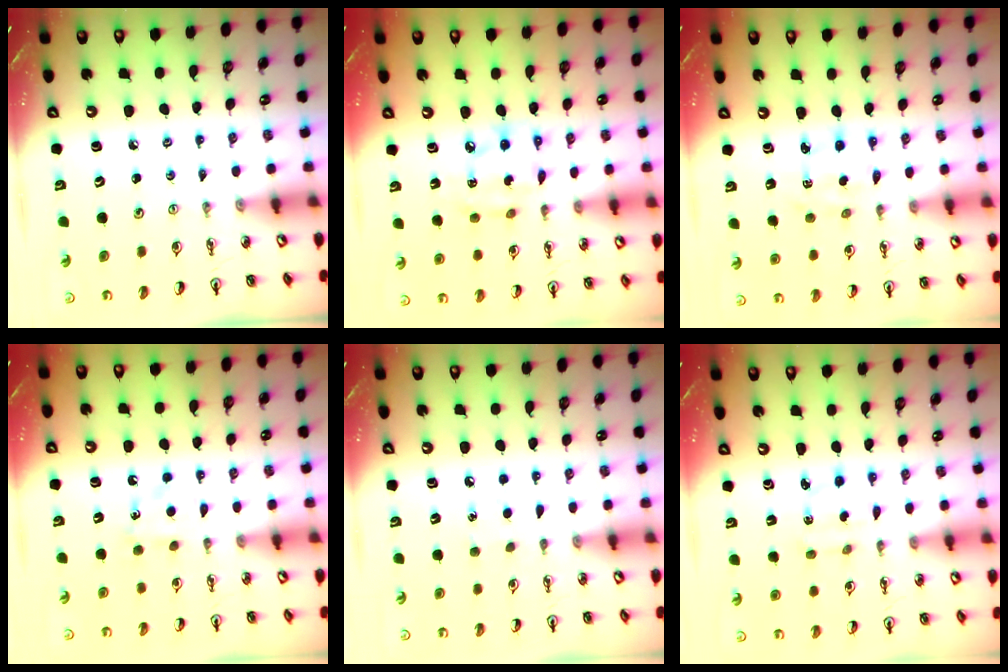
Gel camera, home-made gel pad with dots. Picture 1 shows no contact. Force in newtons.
{"total": 8.5, "press": 8.4, "slide": 0.6}
{"total": 2.4, "press": 2.4, "slide": 0.3}
{"total": 5.2, "press": 5.2, "slide": 0.7}
{"total": 5.0, "press": 4.9, "slide": 0.6}
{"total": 2.4, "press": 2.4, "slide": 0.6}